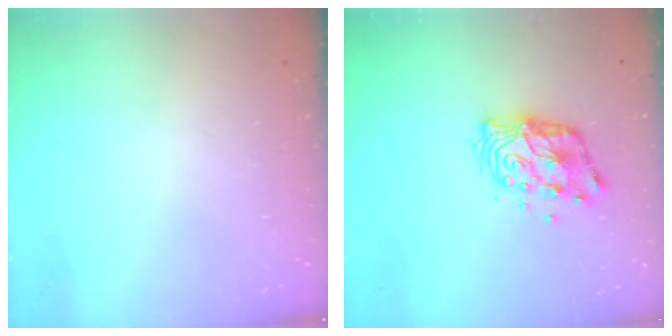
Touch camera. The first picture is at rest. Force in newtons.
{"total": 12.3, "press": 12.3, "slide": 1.1}